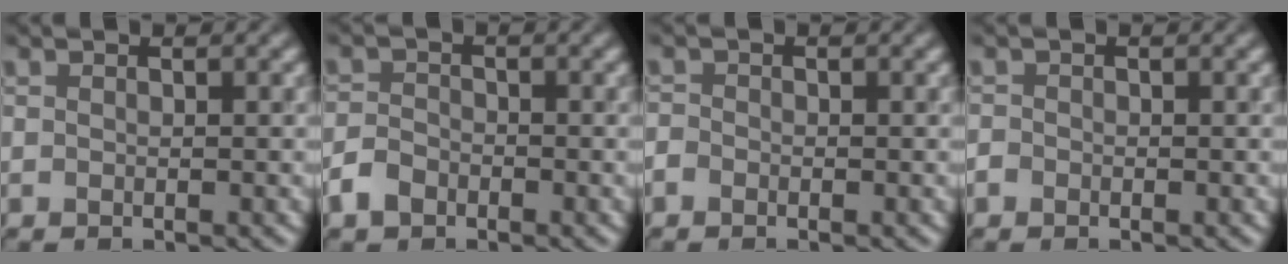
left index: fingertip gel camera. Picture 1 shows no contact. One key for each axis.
{"total": 2.1, "fx": -1.4, "fy": 1.4, "fz": 0.7, "tx": -0.008, "ty": 0.005, "tz": -0.034}
{"total": 0.7, "fx": -0.5, "fy": 0.5, "fz": 0.1, "tx": 0.004, "ty": 0.003, "tz": -0.014}
{"total": 0.5, "fx": -0.4, "fy": 0.4, "fz": 0.0, "tx": 0.006, "ty": 0.004, "tz": -0.008}